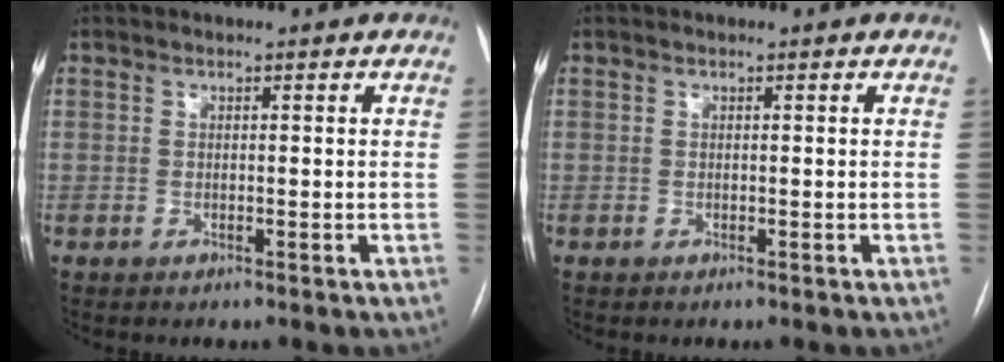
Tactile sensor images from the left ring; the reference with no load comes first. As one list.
[{"total": 0.0}]